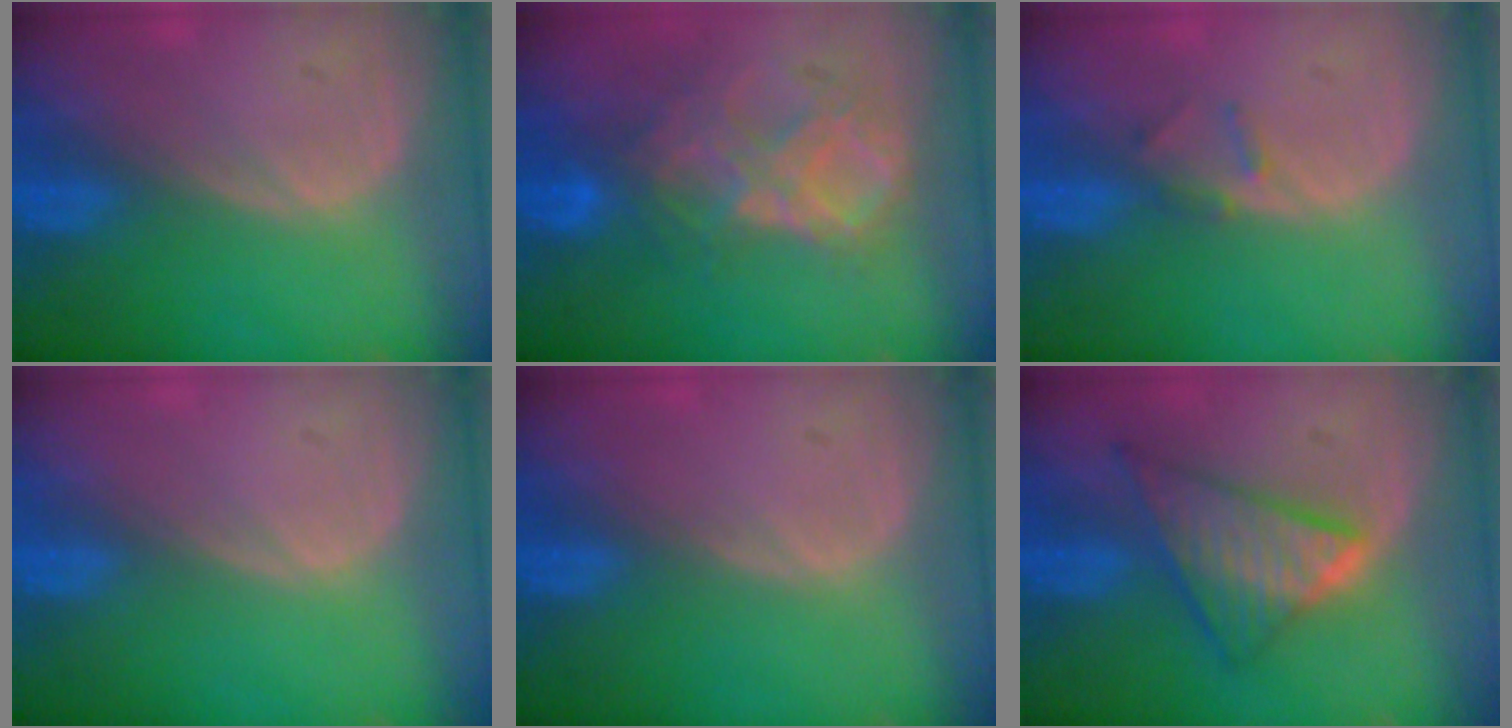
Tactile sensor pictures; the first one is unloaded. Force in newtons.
{"total": 9.2, "press": 7.9, "slide": 4.8}
{"total": 1.8, "press": 1.5, "slide": 0.9}
{"total": 0.0}
{"total": 0.0}
{"total": 7.8, "press": 7.8, "slide": 0.4}